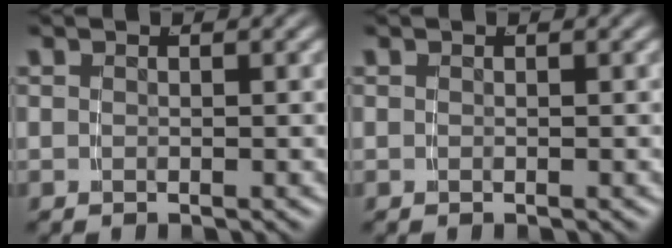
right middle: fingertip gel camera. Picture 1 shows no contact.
{"total": 0.0}